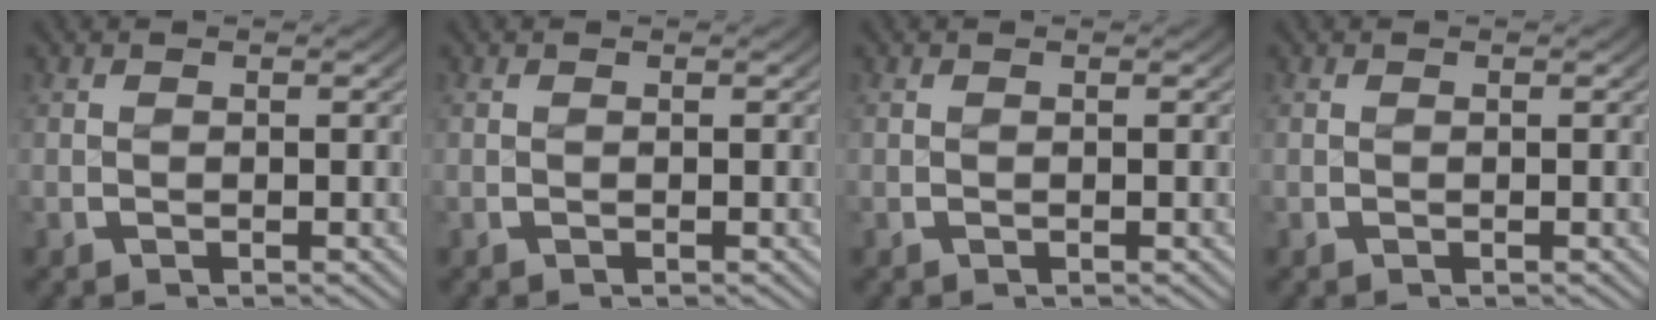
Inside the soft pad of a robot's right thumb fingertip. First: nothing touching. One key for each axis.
{"total": 0.0}
{"total": 0.0}
{"total": 0.0}